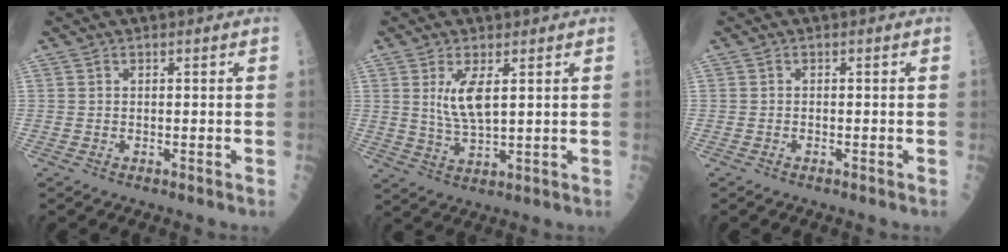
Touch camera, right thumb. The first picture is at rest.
{"total": 6.3, "force": [1.9, 1.8, 5.7], "torque": [-0.111, -0.020, 0.046]}
{"total": 0.0}